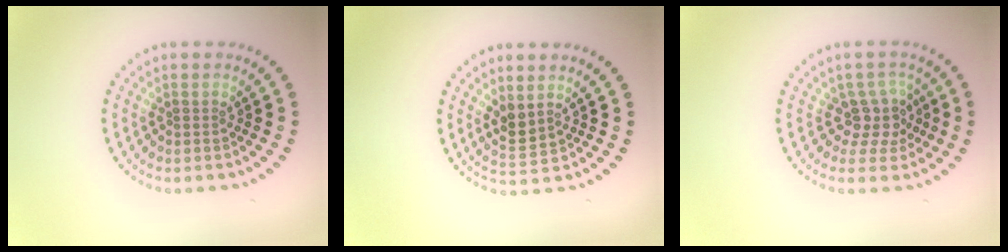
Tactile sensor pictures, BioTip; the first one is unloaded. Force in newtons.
{"total": 2.0, "press": 1.7, "slide": 1.0}
{"total": 2.9, "press": 2.3, "slide": 1.8}